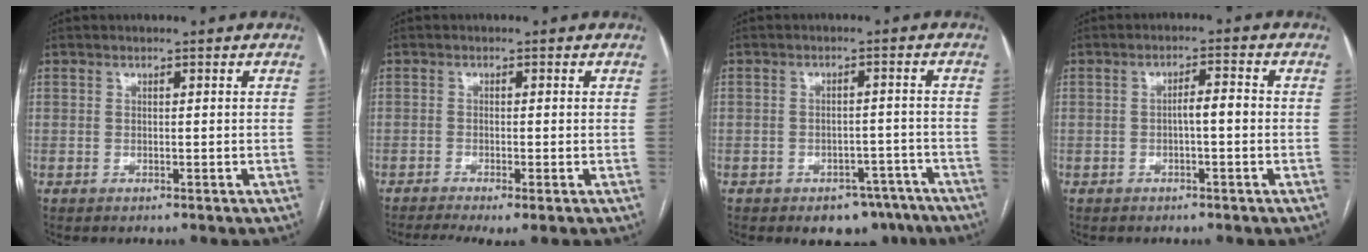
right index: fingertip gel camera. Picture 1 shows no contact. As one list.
[{"total": 5.9, "force": [-3.9, 0.6, 4.3], "torque": [-0.071, -0.011, -0.066]}, {"total": 7.5, "force": [-5.6, 4.4, 2.4], "torque": [-0.004, 0.023, -0.071]}, {"total": 3.1, "force": [-0.5, 0.5, 3.0], "torque": [-0.044, 0.008, -0.009]}]